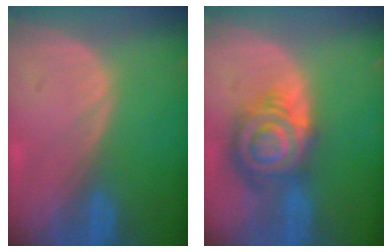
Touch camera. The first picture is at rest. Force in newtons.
{"total": 9.0, "press": 8.9, "slide": 0.6}